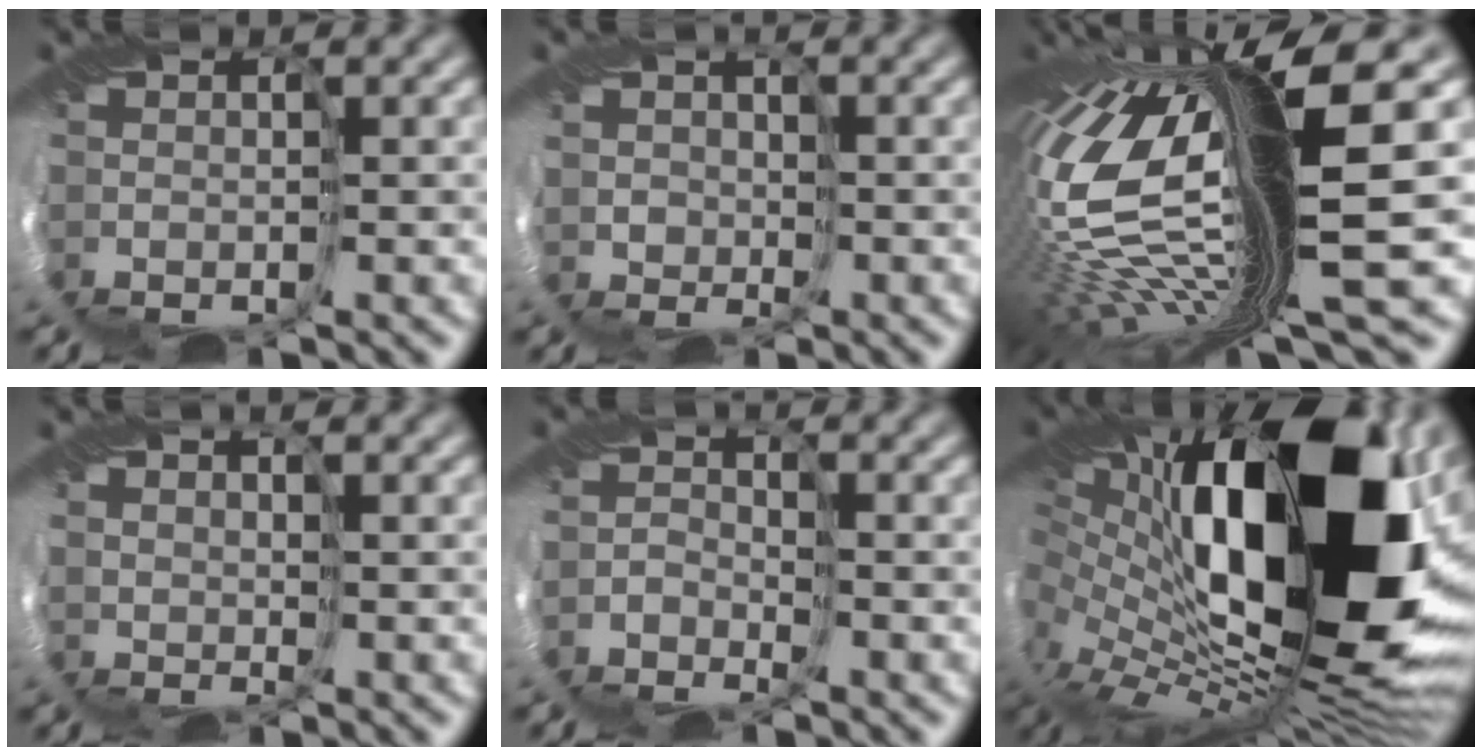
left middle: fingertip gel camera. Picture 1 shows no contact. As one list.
[{"total": 2.3, "force": [1.3, 0.0, -2.0], "torque": [0.027, 0.005, 0.024]}, {"total": 15.4, "force": [0.8, 3.9, 14.8], "torque": [-0.318, -0.026, 0.030]}, {"total": 2.7, "force": [2.0, -0.9, -1.6], "torque": [0.012, 0.008, 0.041]}, {"total": 1.2, "force": [-0.7, 0.0, -1.0], "torque": [0.021, 0.007, -0.011]}, {"total": 15.5, "force": [3.1, 8.4, 12.7], "torque": [-0.230, -0.002, 0.048]}]